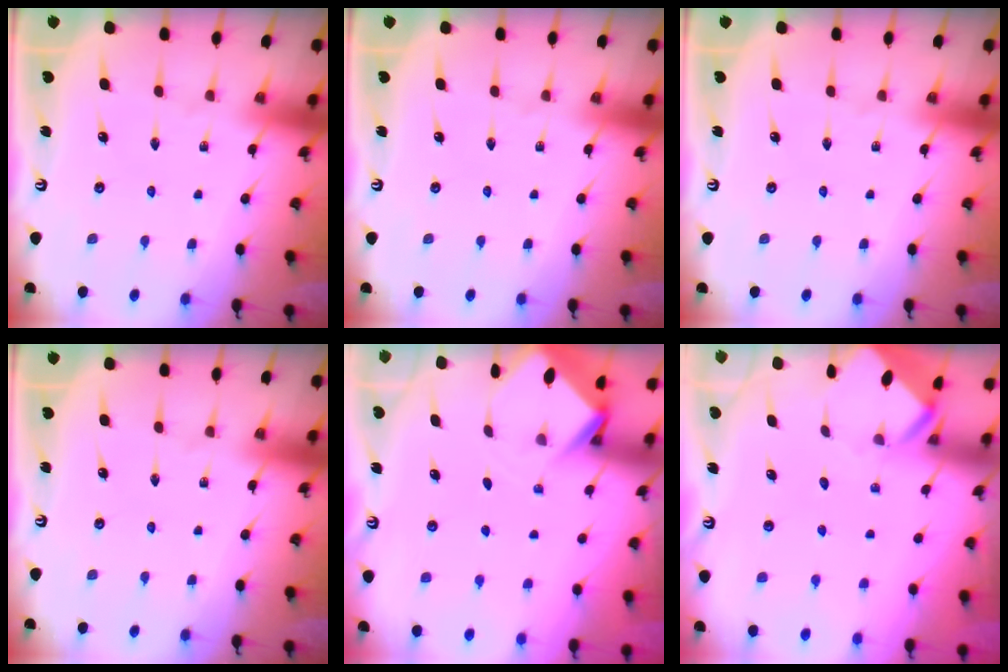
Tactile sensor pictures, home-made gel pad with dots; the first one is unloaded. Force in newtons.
{"total": 0.0}
{"total": 0.0}
{"total": 0.0}
{"total": 3.1, "press": 3.1, "slide": 0.2}
{"total": 3.0, "press": 3.0, "slide": 0.1}